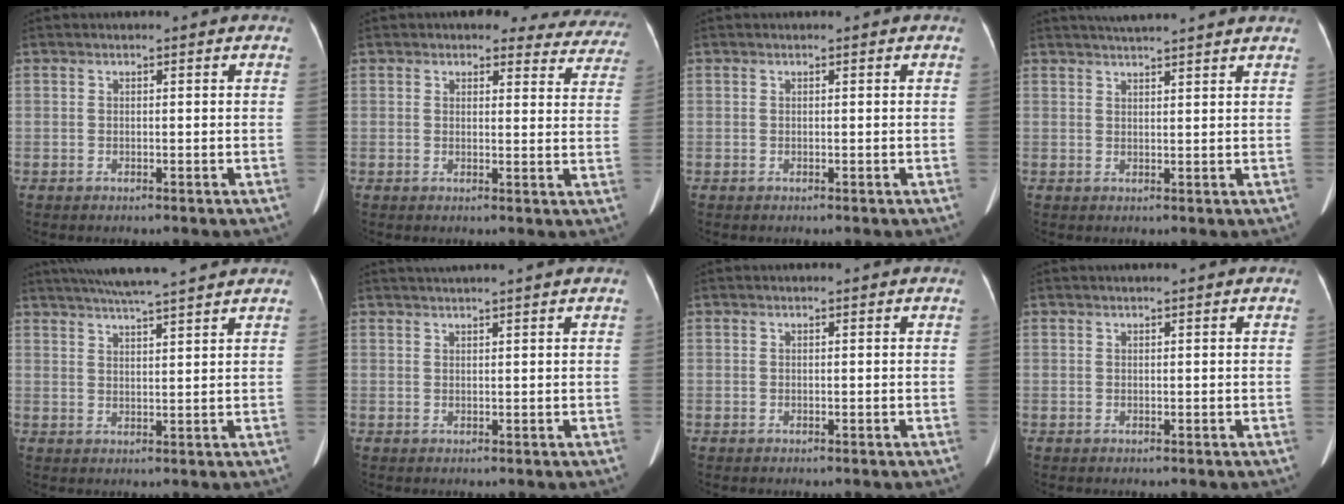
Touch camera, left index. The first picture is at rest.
{"total": 13.1, "force": [11.9, 4.7, 2.8], "torque": [0.013, -0.012, 0.101]}
{"total": 0.0}
{"total": 9.1, "force": [8.2, -0.3, 3.8], "torque": [-0.060, 0.030, 0.104]}
{"total": 11.0, "force": [9.7, -0.4, 5.3], "torque": [-0.089, 0.025, 0.137]}
{"total": 3.8, "force": [3.2, -1.1, 1.7], "torque": [-0.019, 0.023, 0.053]}
{"total": 0.0}
{"total": 0.7, "force": [0.6, -0.1, 0.4], "torque": [-0.006, 0.010, 0.014]}